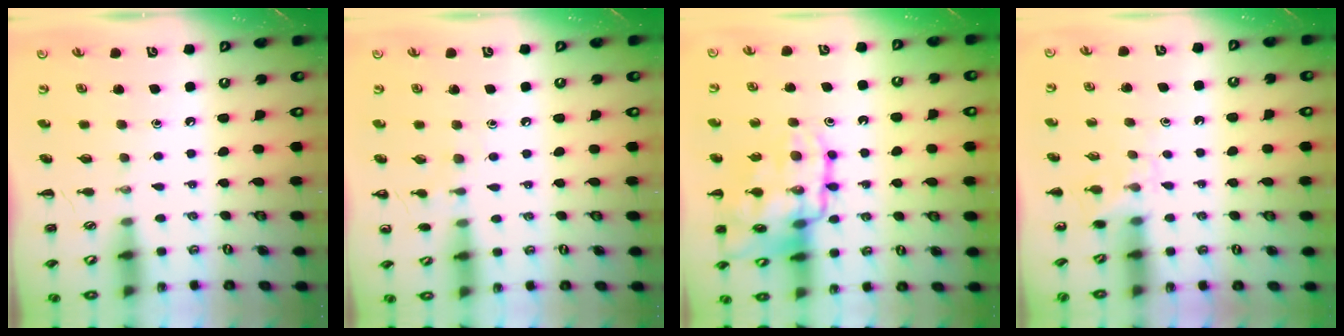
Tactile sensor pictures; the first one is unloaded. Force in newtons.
{"total": 6.0, "press": 5.7, "slide": 1.9}
{"total": 20.7, "press": 20.6, "slide": 2.7}
{"total": 4.1, "press": 3.8, "slide": 1.7}